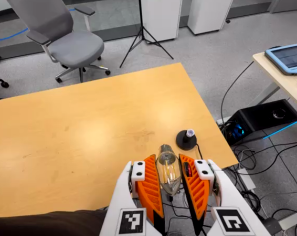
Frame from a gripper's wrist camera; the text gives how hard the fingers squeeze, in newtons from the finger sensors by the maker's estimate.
{"total": 10.4, "left": 11.4, "right": 9.5}